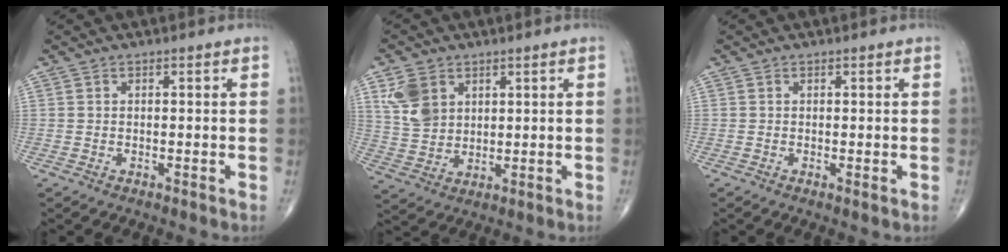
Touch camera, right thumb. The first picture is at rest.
{"total": 7.9, "force": [3.4, 5.8, 4.2], "torque": [-0.069, -0.011, 0.078]}
{"total": 0.6, "force": [0.0, 0.0, 0.6], "torque": [-0.013, -0.004, -0.002]}